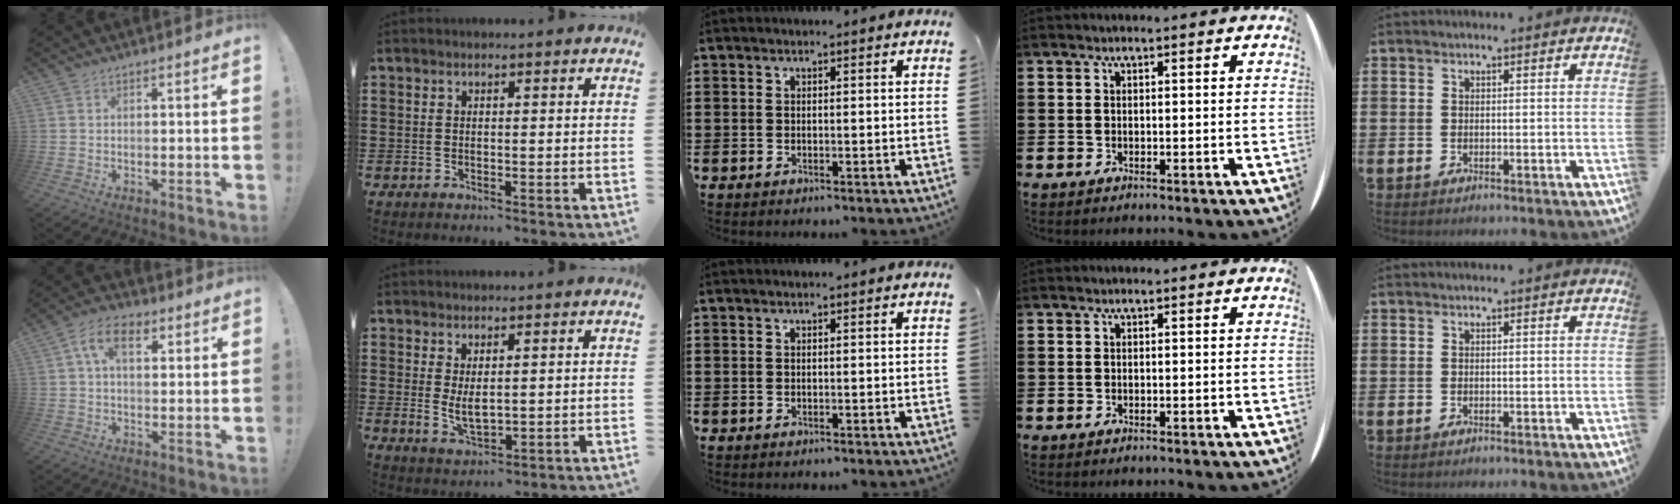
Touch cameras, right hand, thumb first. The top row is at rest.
{"thumb": {"total": 8.0, "force": [2.3, 4.8, 6.0], "torque": [-0.097, 0.012, 0.041]}, "index": {"total": 3.6, "force": [0.6, 1.5, 3.2], "torque": [-0.053, -0.002, 0.010]}}